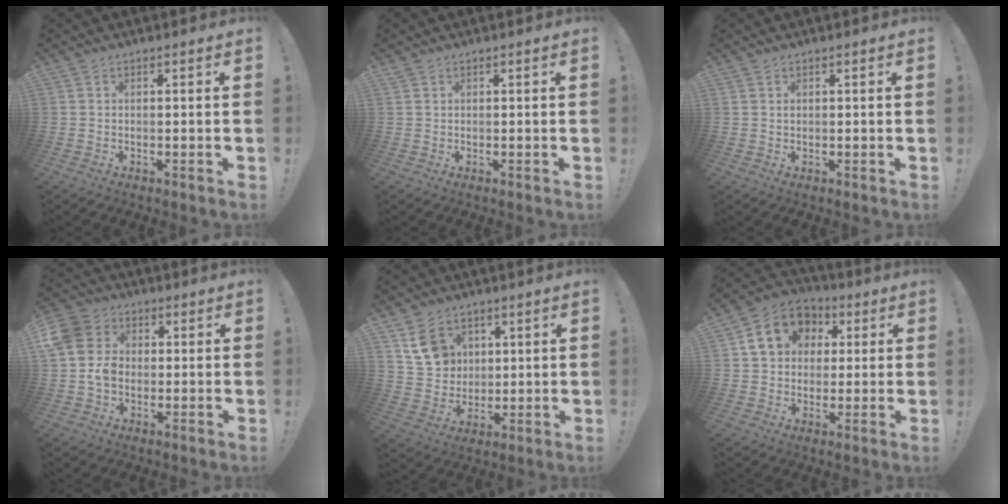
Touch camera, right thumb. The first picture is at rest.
{"total": 0.6, "force": [0.5, 0.3, 0.1], "torque": [0.007, -0.004, 0.008]}
{"total": 0.6, "force": [0.2, 0.4, 0.2], "torque": [-0.007, 0.001, 0.005]}
{"total": 9.3, "force": [-0.8, 7.9, 4.8], "torque": [-0.093, 0.011, -0.011]}
{"total": 10.1, "force": [5.0, 8.2, 3.0], "torque": [-0.036, -0.025, 0.101]}
{"total": 13.2, "force": [4.0, 11.0, 6.1], "torque": [-0.087, 0.000, 0.084]}